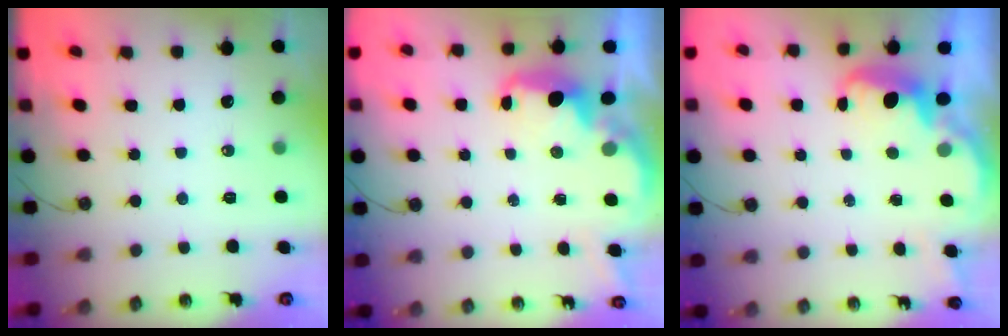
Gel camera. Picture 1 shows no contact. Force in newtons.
{"total": 2.9, "press": 2.9, "slide": 0.5}
{"total": 2.7, "press": 2.6, "slide": 0.6}